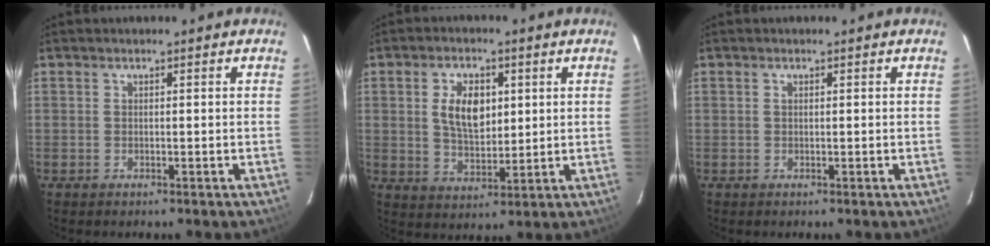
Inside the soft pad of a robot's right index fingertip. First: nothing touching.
{"total": 8.0, "force": [1.9, 4.6, 6.3], "torque": [-0.118, 0.007, 0.040]}
{"total": 0.0}